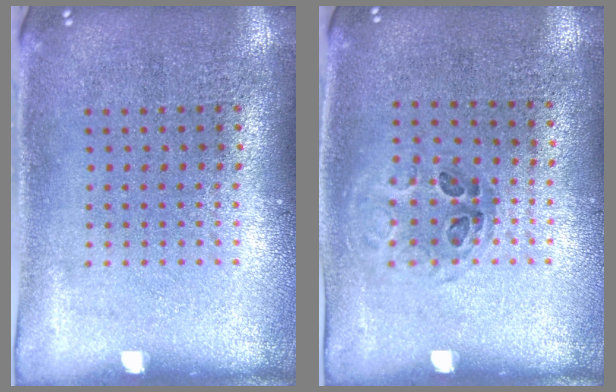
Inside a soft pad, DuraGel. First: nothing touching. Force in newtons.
{"total": 1.0, "press": 0.7, "slide": 0.7}